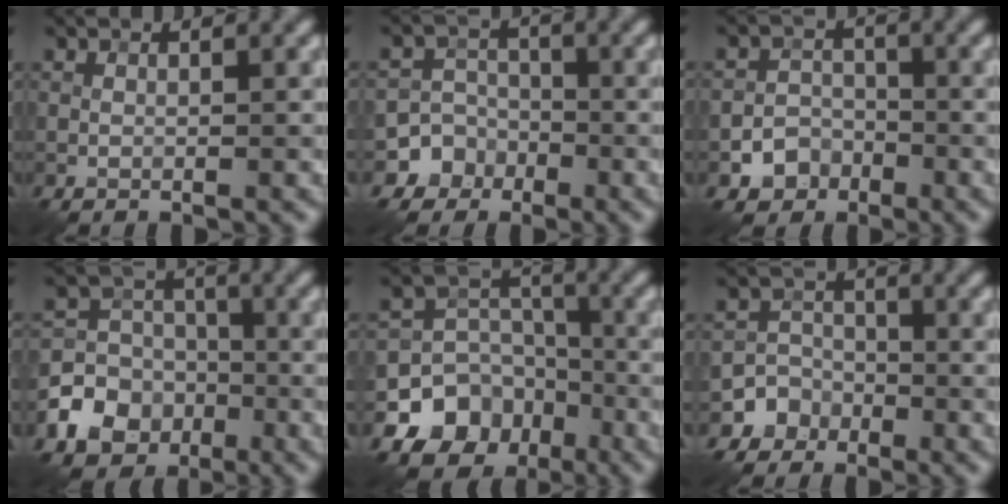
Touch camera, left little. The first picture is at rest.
{"total": 5.5, "force": [-2.7, 4.8, -0.1], "torque": [0.029, 0.001, -0.067]}
{"total": 3.0, "force": [-1.6, 2.5, 0.7], "torque": [0.002, 0.004, -0.029]}
{"total": 7.0, "force": [-3.1, 5.9, 2.1], "torque": [-0.024, -0.006, -0.082]}
{"total": 10.7, "force": [-5.5, 8.8, 2.4], "torque": [-0.038, -0.017, -0.116]}
{"total": 4.5, "force": [-2.5, 3.7, -0.2], "torque": [0.039, 0.000, -0.061]}